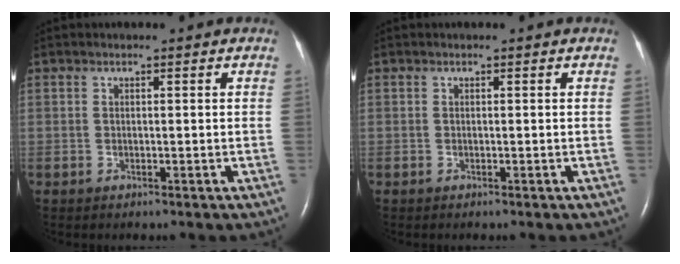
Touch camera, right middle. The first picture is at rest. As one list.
[{"total": 0.0}]